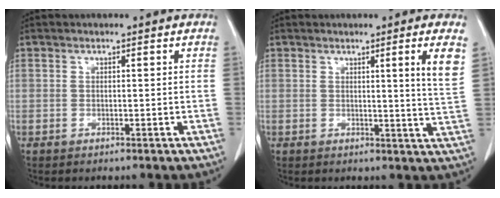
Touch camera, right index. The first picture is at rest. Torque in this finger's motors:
{"motor_torque": [-0.03, -0.05, -0.07, -0.01]}